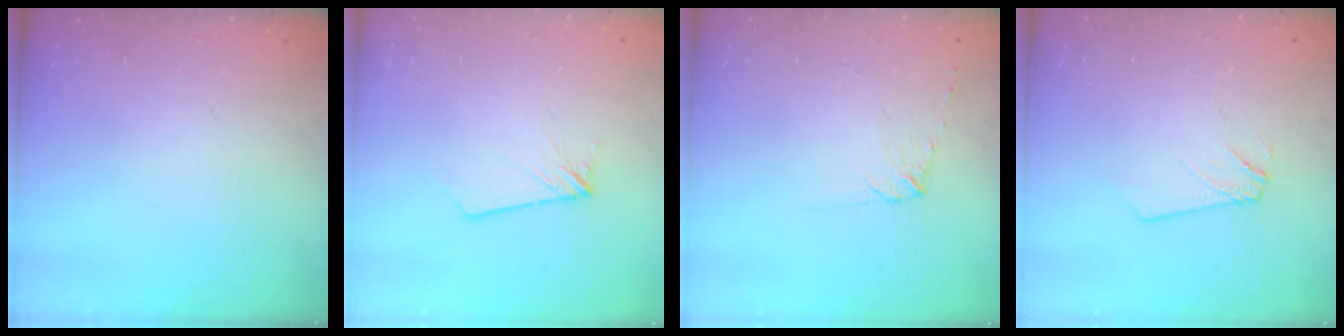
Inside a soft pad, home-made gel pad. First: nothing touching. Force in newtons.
{"total": 1.8, "press": 1.8, "slide": 0.2}
{"total": 5.3, "press": 5.3, "slide": 0.6}
{"total": 2.4, "press": 2.4, "slide": 0.2}